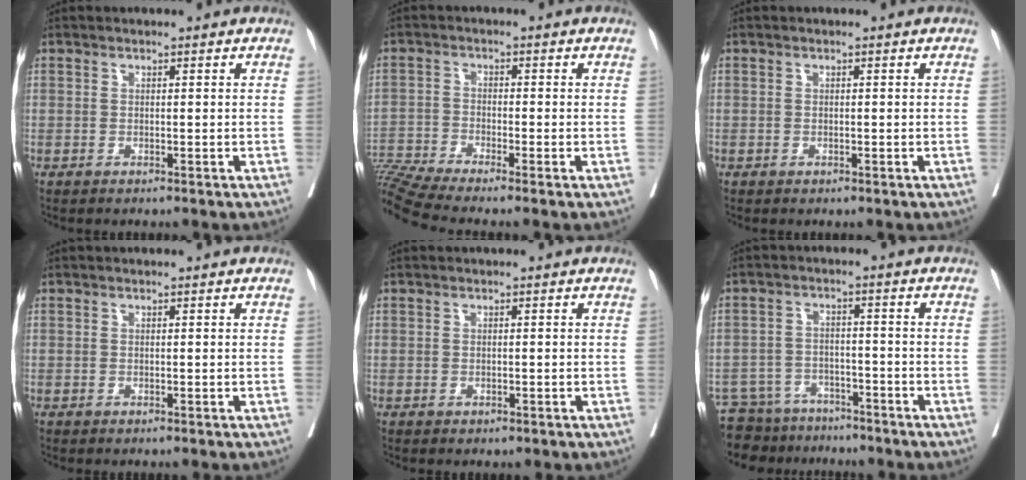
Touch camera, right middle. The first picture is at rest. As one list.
[{"total": 10.3, "force": [-9.0, -1.4, 4.8], "torque": [-0.101, -0.007, -0.162]}, {"total": 0.6, "force": [-0.2, 0.5, 0.0], "torque": [0.000, 0.004, -0.006]}, {"total": 0.0}, {"total": 0.5, "force": [-0.2, 0.4, 0.2], "torque": [-0.004, 0.002, 0.002]}, {"total": 8.9, "force": [-7.7, 4.5, 0.5], "torque": [-0.016, 0.016, -0.114]}]